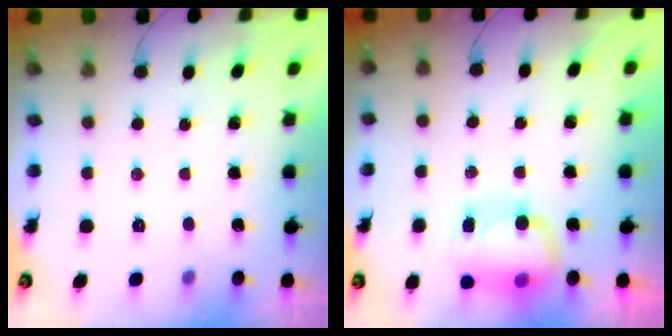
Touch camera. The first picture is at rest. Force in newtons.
{"total": 8.4, "press": 8.2, "slide": 1.7}